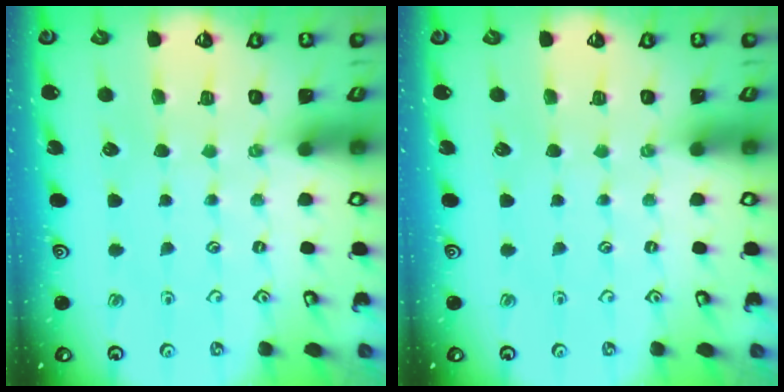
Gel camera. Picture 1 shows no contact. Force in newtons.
{"total": 0.0}